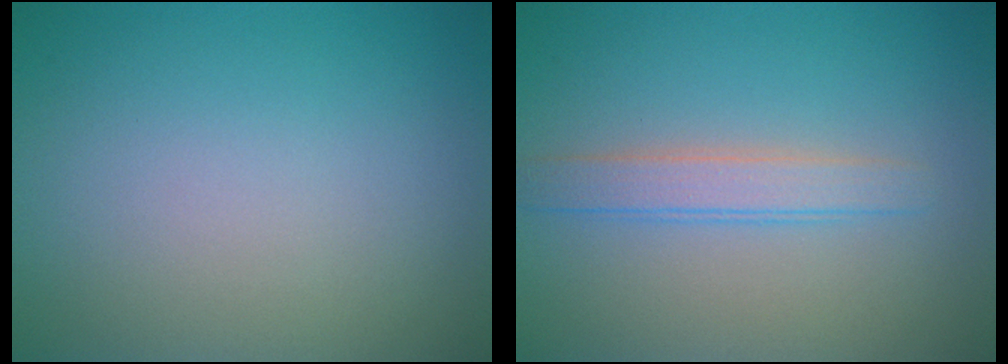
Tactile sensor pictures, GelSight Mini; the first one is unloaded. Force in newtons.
{"total": 2.4, "press": 2.4, "slide": 0.2}